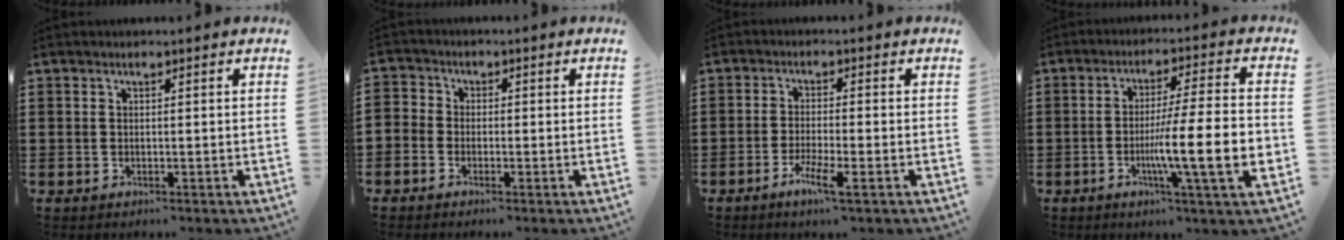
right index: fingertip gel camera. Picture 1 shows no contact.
{"total": 1.7, "force": [-1.3, 1.2, 0.1], "torque": [-0.009, 0.004, -0.030]}
{"total": 4.2, "force": [-2.4, 0.0, 3.5], "torque": [-0.071, -0.012, -0.044]}
{"total": 13.0, "force": [-3.2, 1.1, 12.6], "torque": [-0.221, -0.018, -0.062]}